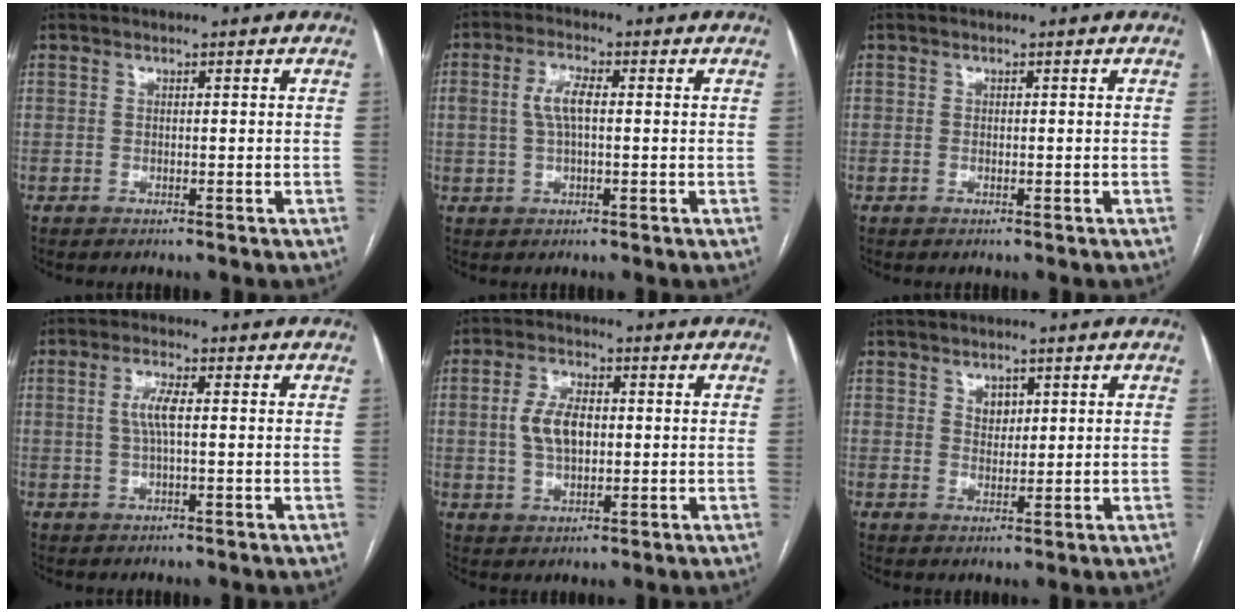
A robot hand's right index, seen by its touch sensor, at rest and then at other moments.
{"total": 4.7, "force": [0.5, 1.6, 4.4], "torque": [-0.099, 0.011, 0.011]}
{"total": 0.0}
{"total": 4.0, "force": [0.5, 0.7, 3.9], "torque": [-0.081, 0.003, 0.009]}
{"total": 6.7, "force": [0.5, 3.6, 5.6], "torque": [-0.117, 0.012, 0.012]}
{"total": 2.7, "force": [1.3, 1.8, 1.4], "torque": [-0.024, 0.000, 0.026]}